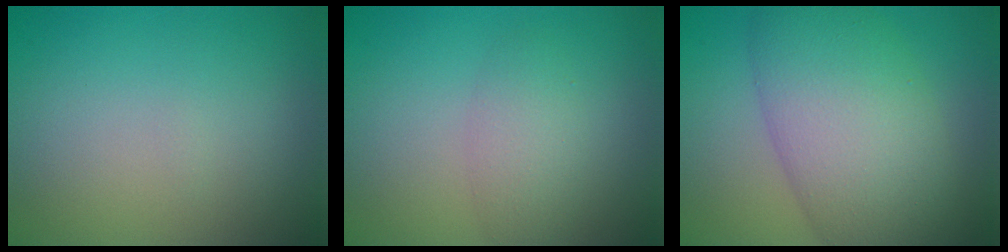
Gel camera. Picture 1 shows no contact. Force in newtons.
{"total": 2.7, "press": 2.7, "slide": 0.1}
{"total": 10.1, "press": 10.1, "slide": 0.4}